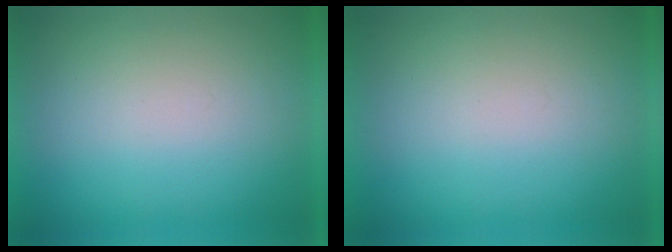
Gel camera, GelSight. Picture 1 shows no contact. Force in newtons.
{"total": 0.0}